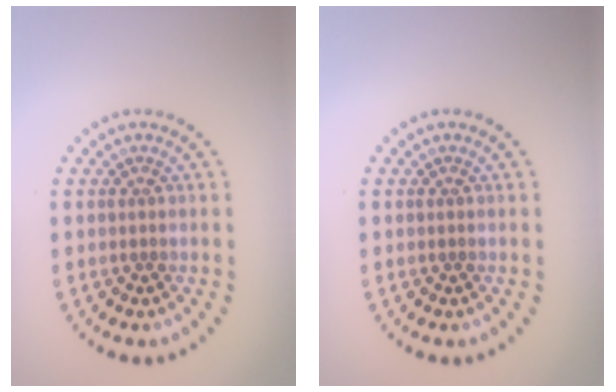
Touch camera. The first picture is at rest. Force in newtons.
{"total": 0.0}